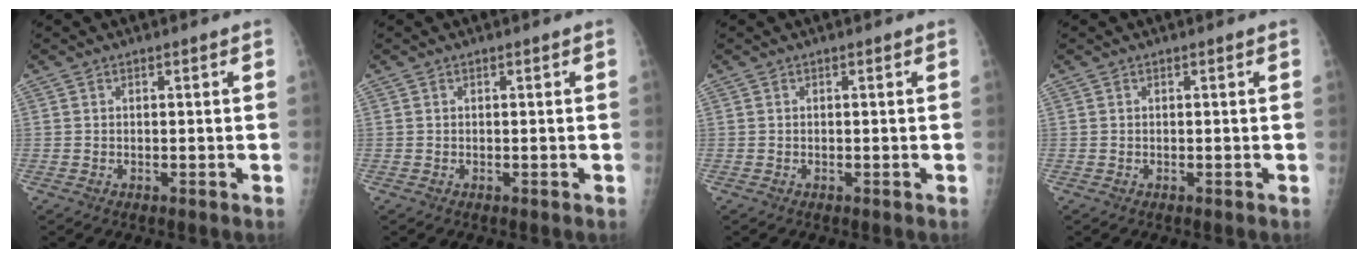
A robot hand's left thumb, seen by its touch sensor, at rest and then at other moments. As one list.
[{"total": 0.0}, {"total": 0.0}, {"total": 0.0}]